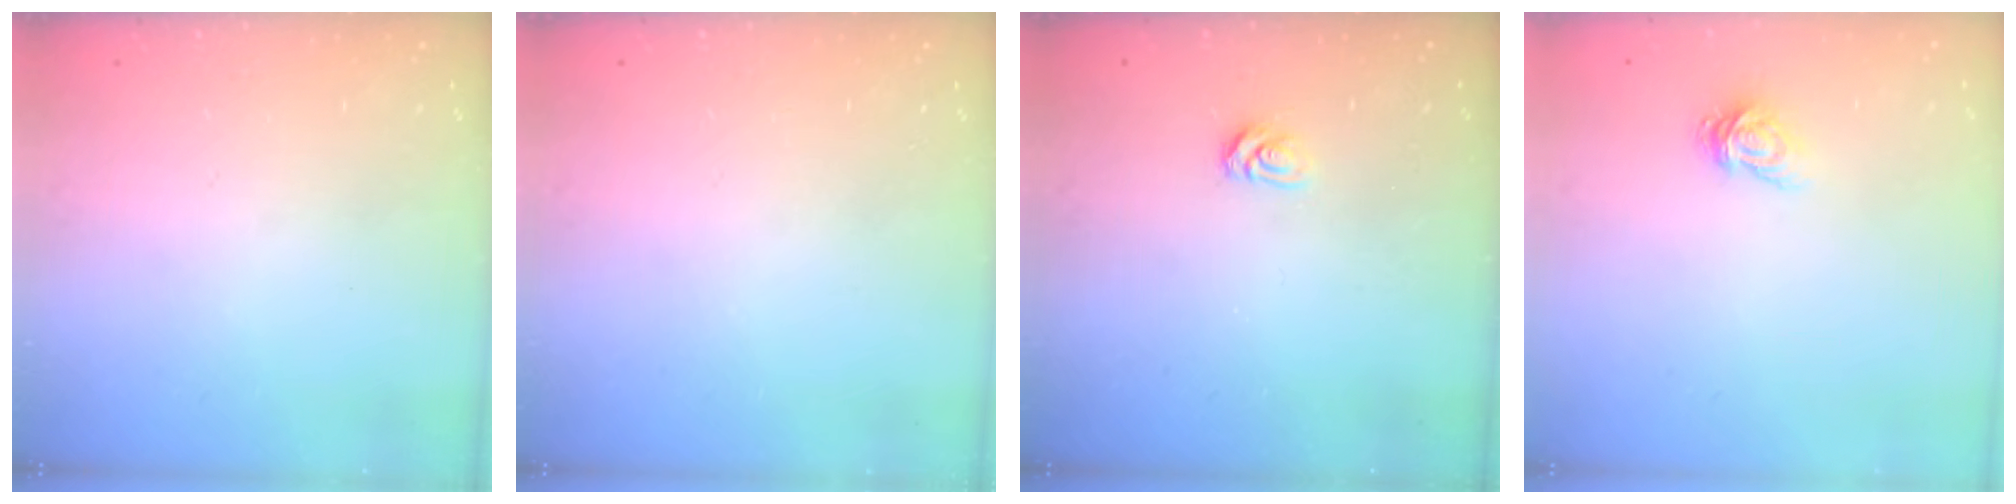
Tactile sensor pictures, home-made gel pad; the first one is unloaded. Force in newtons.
{"total": 0.0}
{"total": 3.4, "press": 3.4, "slide": 0.4}
{"total": 3.2, "press": 3.1, "slide": 0.3}